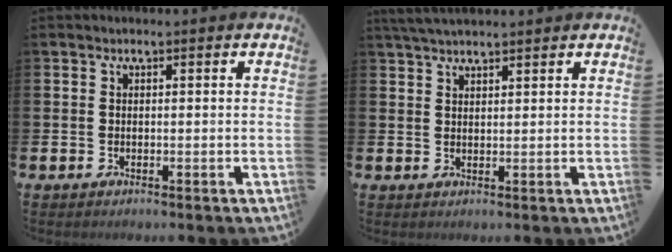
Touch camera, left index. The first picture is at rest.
{"total": 3.4, "force": [3.1, 0.6, 1.3], "torque": [-0.025, -0.007, 0.057]}